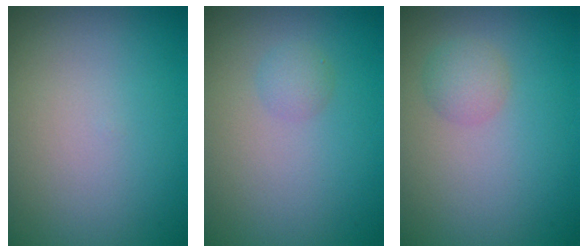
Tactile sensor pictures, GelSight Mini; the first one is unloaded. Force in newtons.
{"total": 1.1, "press": 1.1, "slide": 0.0}
{"total": 1.7, "press": 1.7, "slide": 0.0}